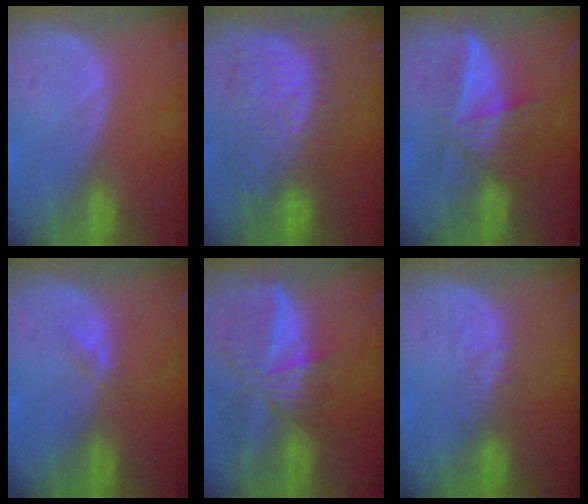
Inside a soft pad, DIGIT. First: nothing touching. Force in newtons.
{"total": 10.0, "press": 9.9, "slide": 1.7}
{"total": 6.0, "press": 5.7, "slide": 1.9}
{"total": 1.3, "press": 0.9, "slide": 0.9}
{"total": 9.3, "press": 8.0, "slide": 4.7}
{"total": 2.5, "press": 1.9, "slide": 1.7}